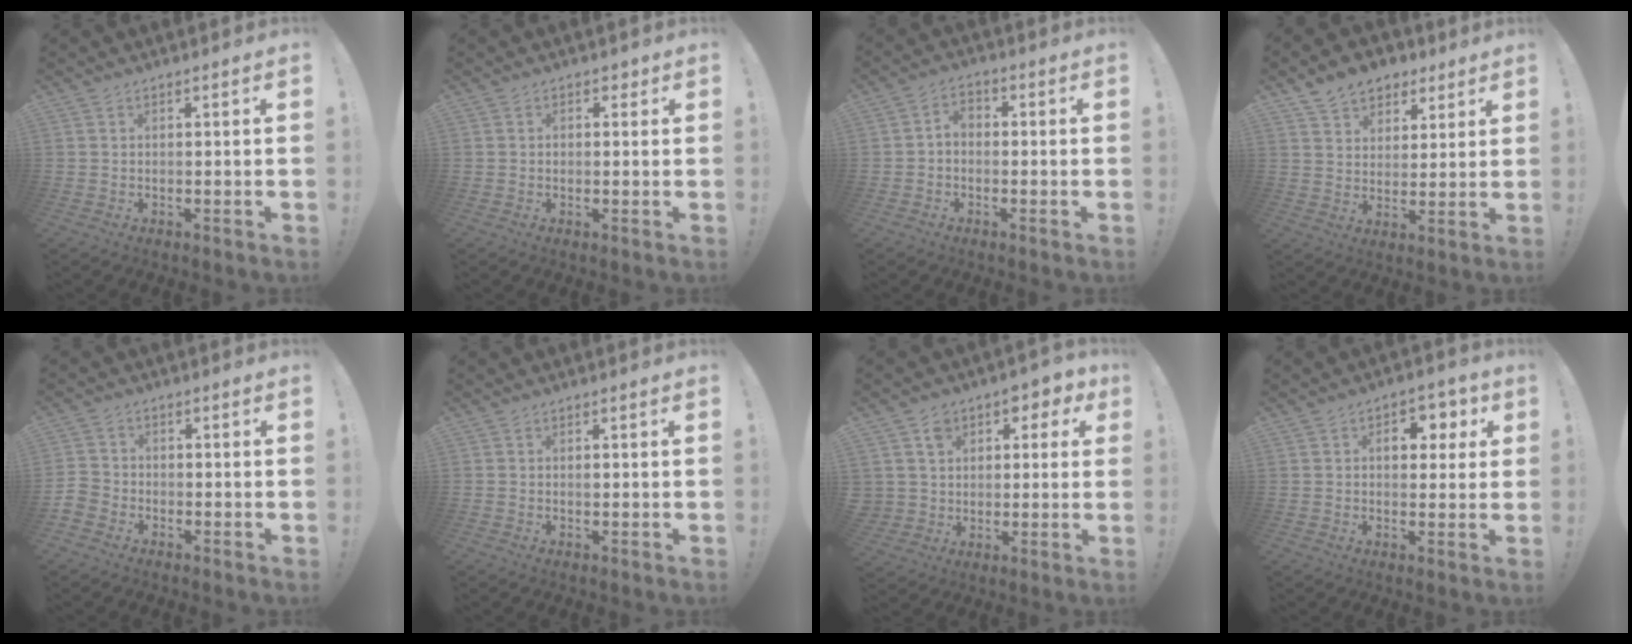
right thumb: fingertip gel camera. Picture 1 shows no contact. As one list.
[{"total": 1.6, "force": [0.3, 1.4, 0.7], "torque": [-0.001, 0.000, 0.001]}, {"total": 3.5, "force": [-1.3, 2.4, 2.3], "torque": [-0.047, 0.011, -0.025]}, {"total": 9.7, "force": [6.5, 6.7, 2.6], "torque": [-0.045, -0.038, 0.127]}, {"total": 4.9, "force": [-3.1, 3.4, 1.6], "torque": [-0.041, 0.016, -0.060]}, {"total": 0.8, "force": [-0.2, 0.6, 0.5], "torque": [-0.003, 0.000, -0.005]}, {"total": 8.4, "force": [2.5, 7.5, 2.8], "torque": [-0.039, -0.011, 0.052]}, {"total": 7.5, "force": [2.0, 5.1, 5.1], "torque": [-0.053, -0.002, 0.028]}]